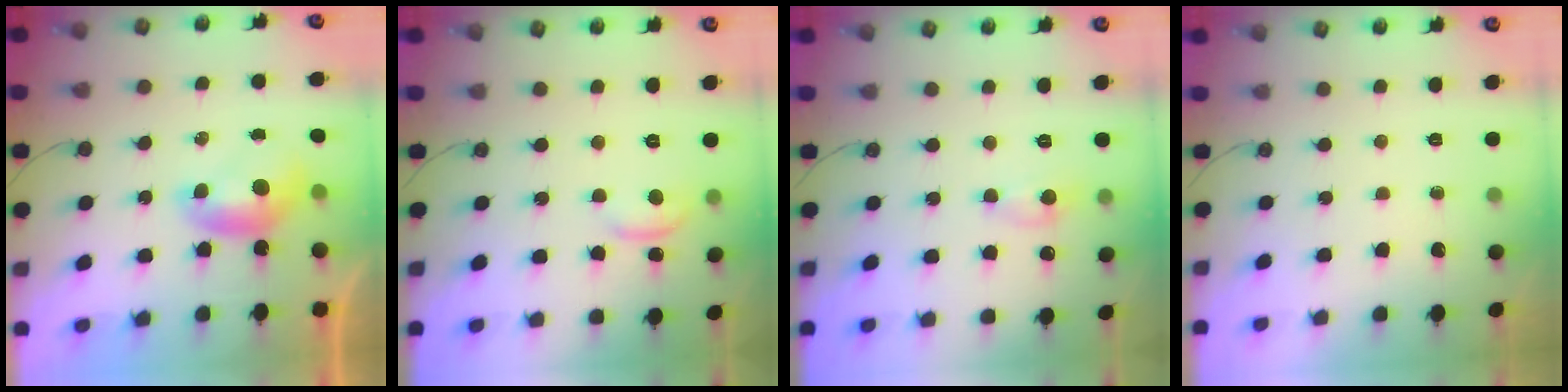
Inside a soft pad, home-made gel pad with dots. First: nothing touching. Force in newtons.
{"total": 0.8, "press": 0.6, "slide": 0.5}
{"total": 0.8, "press": 0.6, "slide": 0.5}
{"total": 0.0}